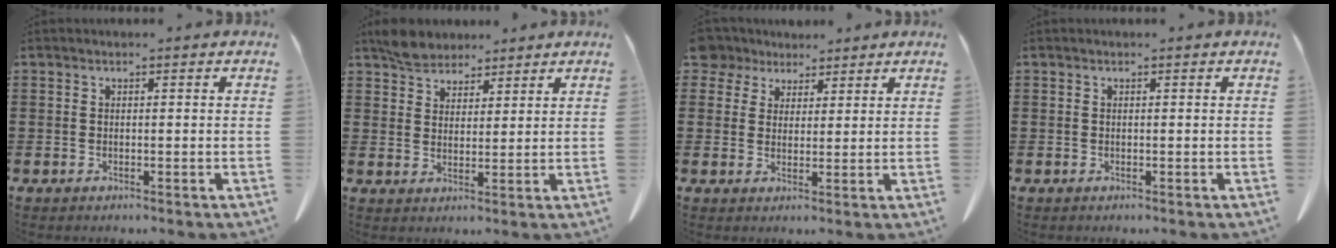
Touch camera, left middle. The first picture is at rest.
{"total": 4.4, "force": [3.9, 2.0, 0.8], "torque": [-0.029, 0.002, 0.076]}
{"total": 4.5, "force": [3.5, 2.8, 0.7], "torque": [-0.026, 0.001, 0.065]}
{"total": 0.0}